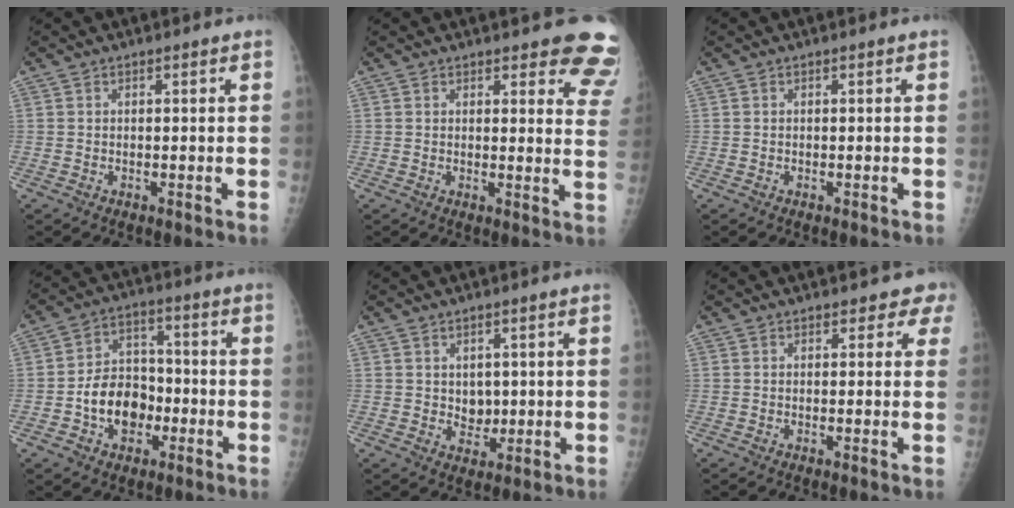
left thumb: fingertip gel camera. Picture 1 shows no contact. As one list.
[{"total": 10.5, "force": [8.9, 3.2, 4.6], "torque": [-0.001, -0.048, 0.073]}, {"total": 0.0}, {"total": 10.8, "force": [-3.1, 8.0, 6.4], "torque": [-0.072, 0.033, -0.056]}, {"total": 3.6, "force": [0.5, 2.9, 2.0], "torque": [-0.009, -0.007, 0.015]}, {"total": 2.6, "force": [2.0, 1.6, 0.4], "torque": [0.026, -0.008, 0.004]}]